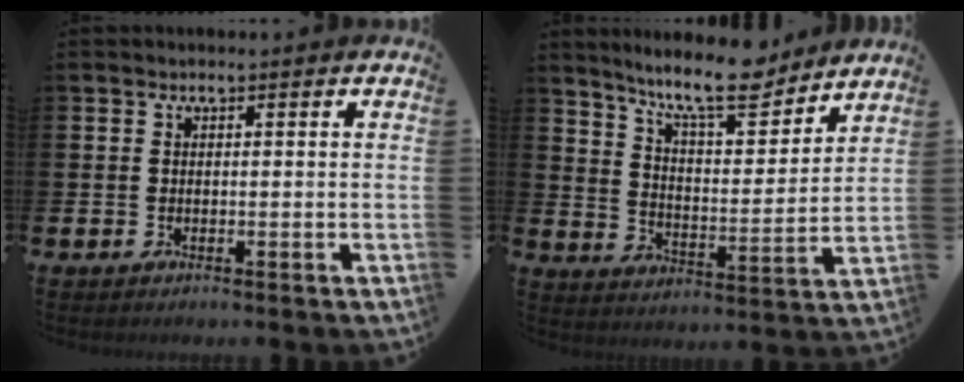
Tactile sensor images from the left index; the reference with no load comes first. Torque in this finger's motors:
{"motor_torque": [0.31, -0.42, 0.86, 0.21]}